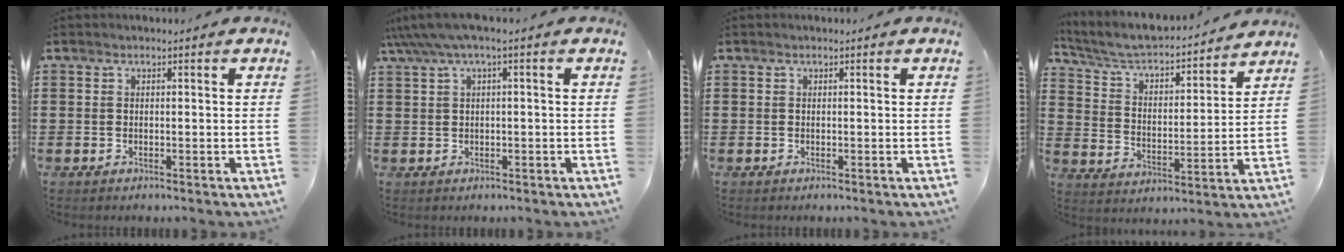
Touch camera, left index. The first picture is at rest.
{"total": 2.9, "force": [0.2, 0.4, 2.9], "torque": [-0.060, -0.004, 0.000]}
{"total": 0.0}
{"total": 5.2, "force": [4.7, 0.8, 2.1], "torque": [-0.062, -0.037, 0.071]}